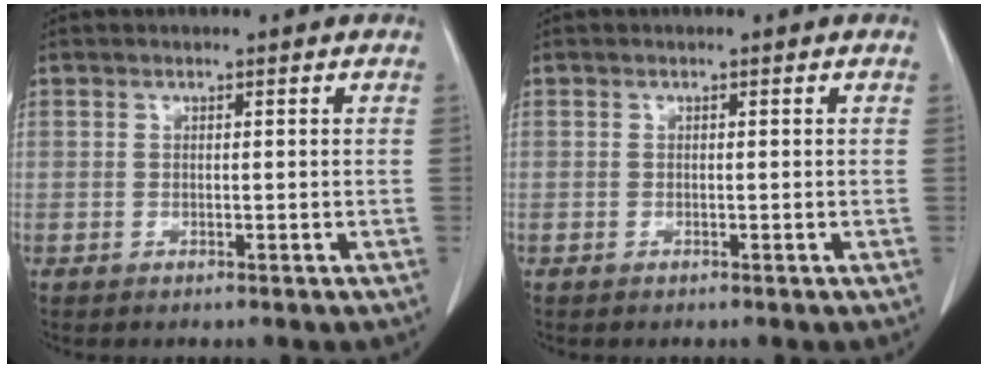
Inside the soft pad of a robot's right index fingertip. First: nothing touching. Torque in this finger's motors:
{"motor_torque": [-0.01, 0.00, 0.00, -0.03]}